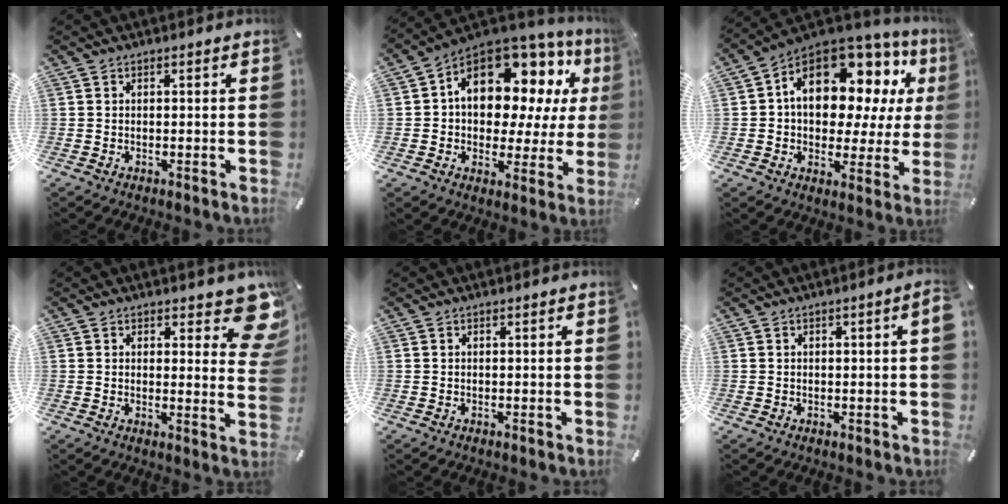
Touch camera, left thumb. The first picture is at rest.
{"total": 13.9, "force": [5.9, 9.5, 8.4], "torque": [-0.132, -0.044, 0.106]}
{"total": 15.9, "force": [5.7, 10.3, 10.7], "torque": [-0.167, -0.031, 0.103]}
{"total": 9.2, "force": [5.8, 4.2, 5.8], "torque": [-0.052, -0.044, 0.098]}
{"total": 0.0}
{"total": 1.7, "force": [0.0, 0.2, 1.7], "torque": [-0.028, -0.002, 0.000]}